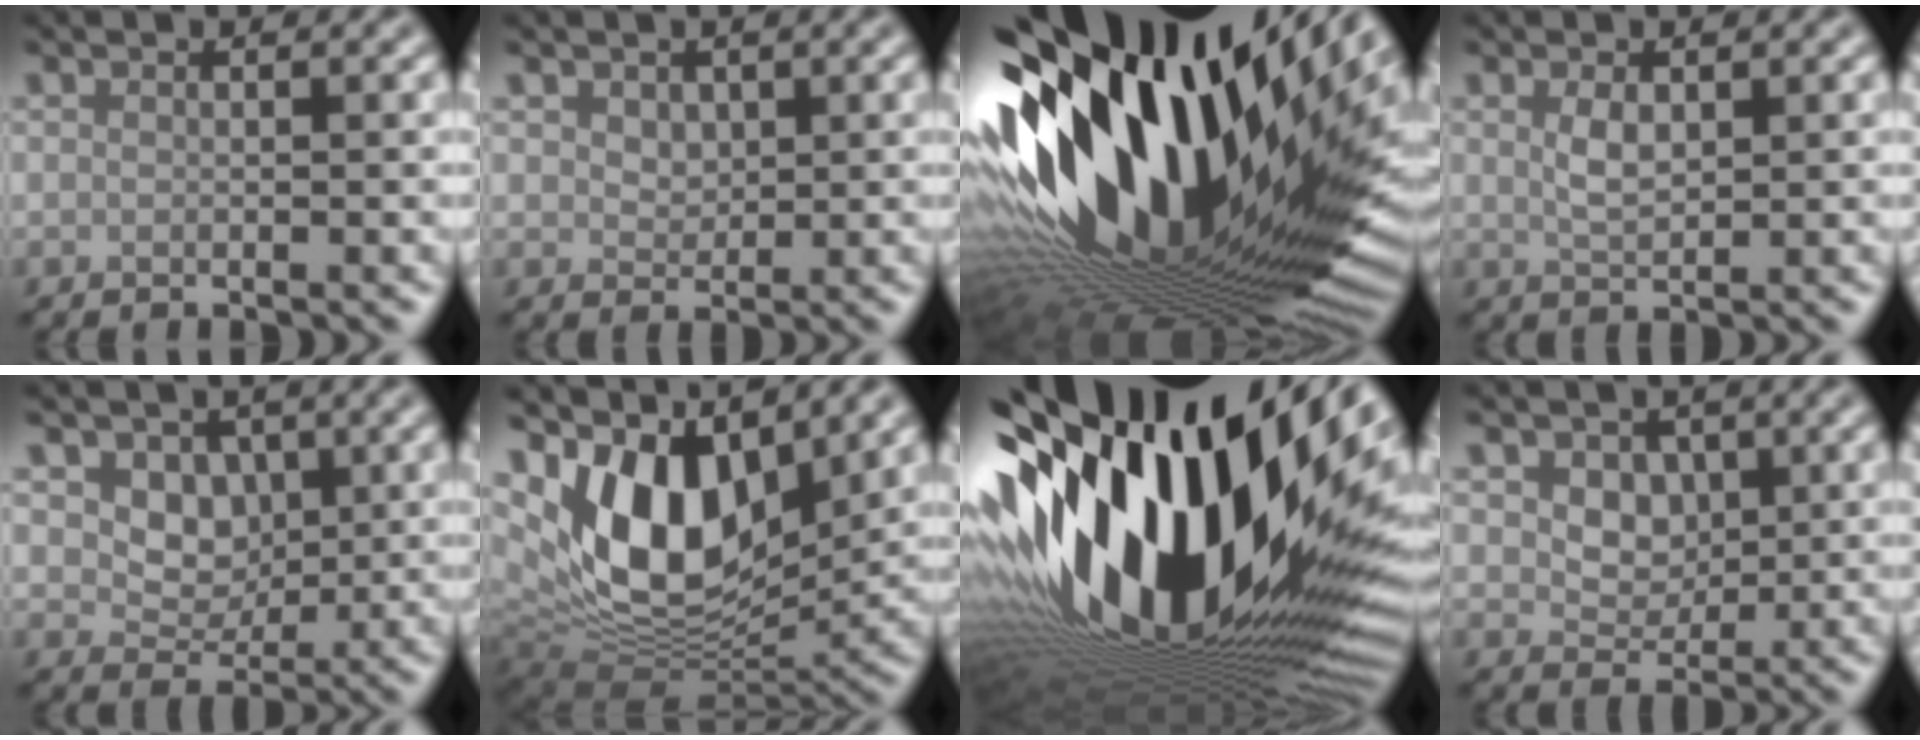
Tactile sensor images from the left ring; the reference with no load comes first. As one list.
[{"total": 1.6, "force": [0.8, 1.2, 0.7], "torque": [-0.015, -0.004, 0.016]}, {"total": 19.5, "force": [4.9, 8.9, 16.6], "torque": [-0.298, -0.003, 0.077]}, {"total": 2.0, "force": [0.6, 1.0, 1.6], "torque": [-0.035, -0.001, 0.016]}, {"total": 3.6, "force": [1.0, 2.9, 2.0], "torque": [-0.035, -0.007, 0.008]}, {"total": 12.3, "force": [4.6, 7.0, 8.9], "torque": [-0.152, -0.007, 0.082]}, {"total": 21.9, "force": [3.9, 10.2, 19.0], "torque": [-0.348, -0.043, 0.071]}, {"total": 3.0, "force": [0.8, 2.4, 1.7], "torque": [-0.032, -0.005, 0.008]}]